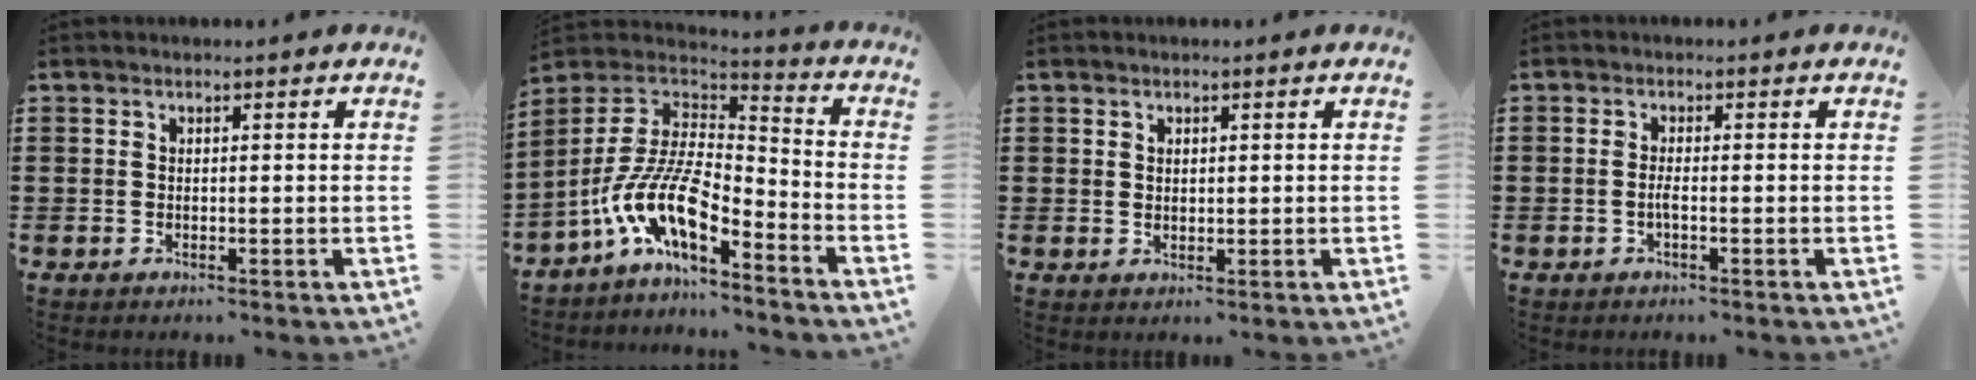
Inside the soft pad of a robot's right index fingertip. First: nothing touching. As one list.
[{"total": 12.1, "force": [-7.0, 4.5, 8.8], "torque": [-0.196, -0.003, -0.141]}, {"total": 1.0, "force": [0.7, 0.6, 0.2], "torque": [-0.005, 0.004, 0.013]}, {"total": 1.4, "force": [-0.7, -0.1, 1.2], "torque": [-0.032, -0.005, -0.016]}]